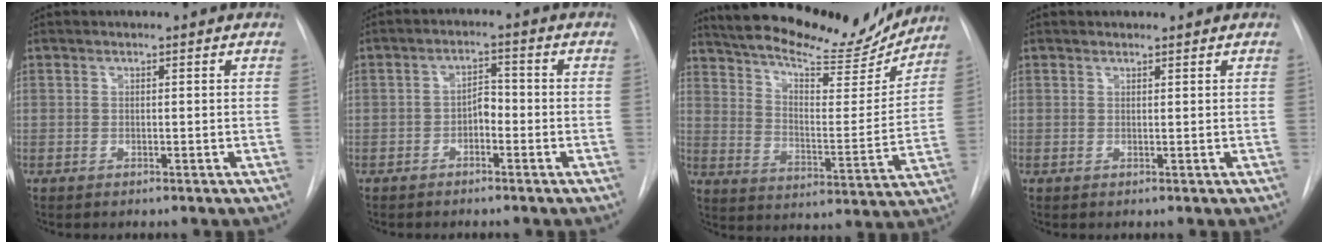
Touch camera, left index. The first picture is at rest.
{"total": 2.9, "force": [-1.3, 1.5, 2.1], "torque": [-0.030, 0.010, -0.026]}
{"total": 22.8, "force": [20.2, 5.1, 9.2], "torque": [-0.155, -0.021, 0.283]}
{"total": 0.8, "force": [0.8, 0.1, 0.0], "torque": [-0.005, 0.005, 0.014]}